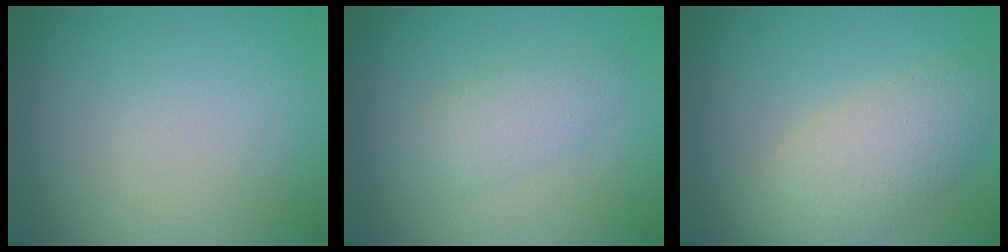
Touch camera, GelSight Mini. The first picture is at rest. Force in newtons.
{"total": 2.8, "press": 2.8, "slide": 0.1}
{"total": 5.5, "press": 5.4, "slide": 0.5}